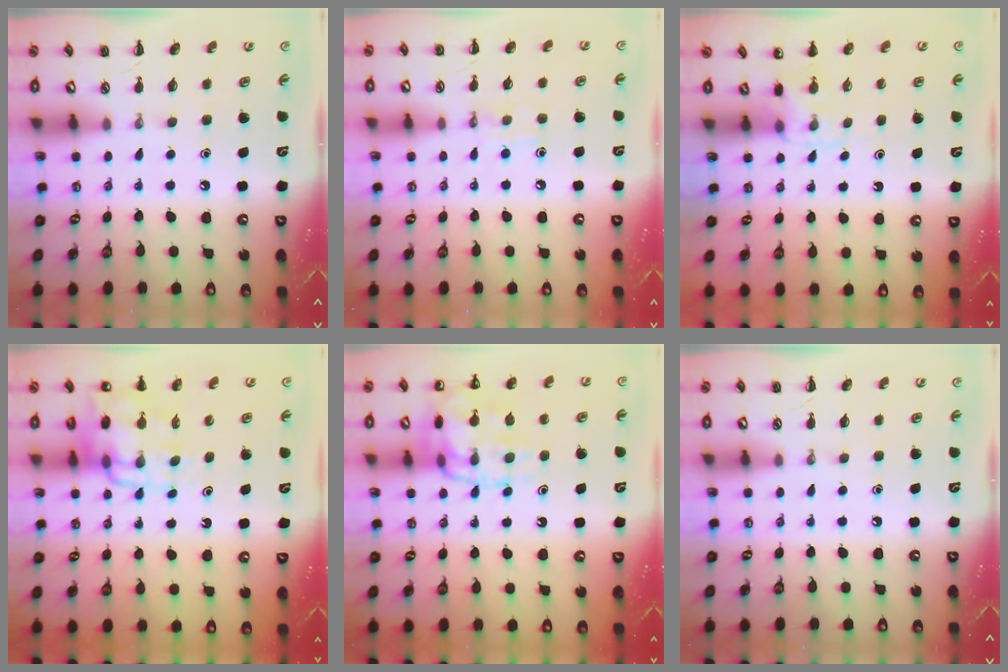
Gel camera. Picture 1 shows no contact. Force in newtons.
{"total": 4.8, "press": 4.6, "slide": 1.3}
{"total": 3.6, "press": 3.3, "slide": 1.3}
{"total": 12.0, "press": 11.6, "slide": 3.0}
{"total": 15.2, "press": 15.1, "slide": 1.6}
{"total": 0.0}